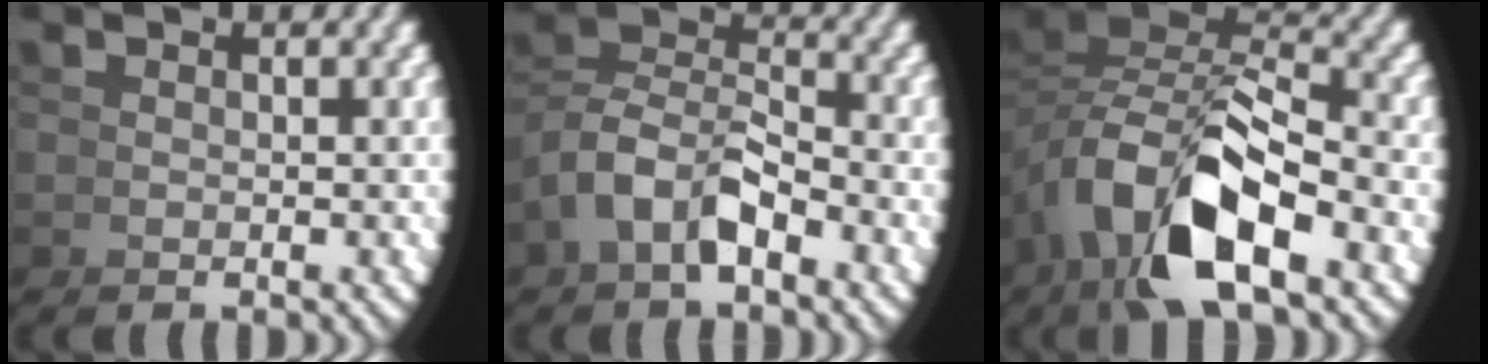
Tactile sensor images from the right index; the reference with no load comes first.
{"total": 5.3, "force": [-0.5, 4.4, 2.9], "torque": [-0.051, 0.002, -0.024]}
{"total": 10.8, "force": [-0.9, 7.0, 8.2], "torque": [-0.162, -0.019, -0.007]}